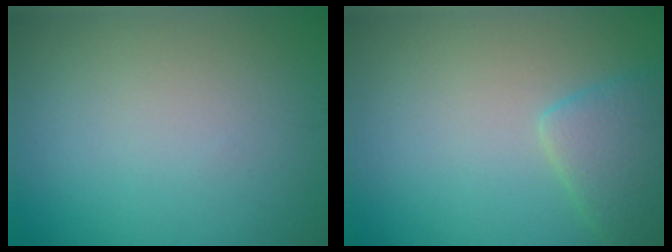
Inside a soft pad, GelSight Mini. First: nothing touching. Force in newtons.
{"total": 3.3, "press": 3.2, "slide": 0.2}